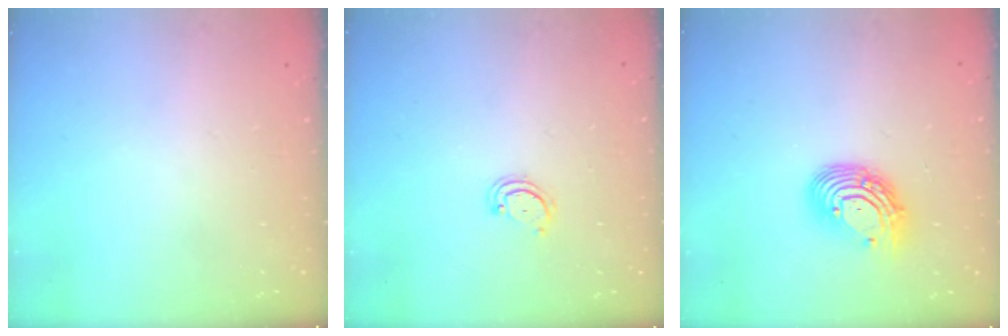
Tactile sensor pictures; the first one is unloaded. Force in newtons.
{"total": 2.6, "press": 2.6, "slide": 0.3}
{"total": 11.5, "press": 11.5, "slide": 1.1}